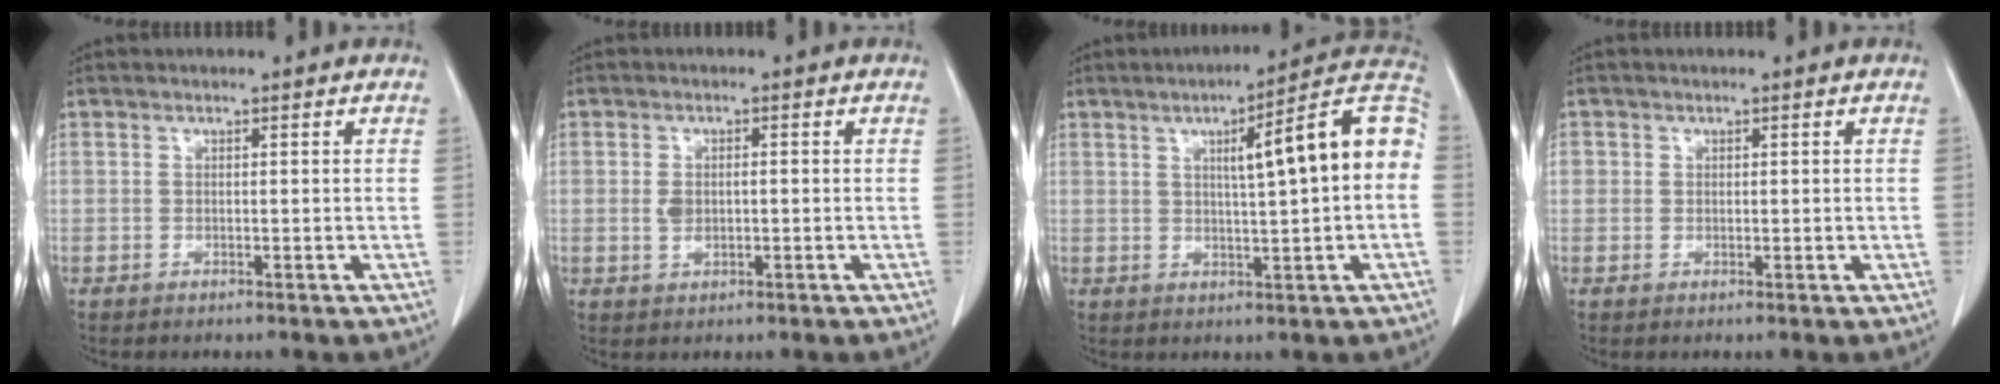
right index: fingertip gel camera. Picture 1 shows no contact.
{"total": 2.5, "force": [-0.2, 1.4, 2.0], "torque": [-0.041, 0.004, 0.001]}
{"total": 13.6, "force": [2.0, 0.7, 13.4], "torque": [-0.181, 0.031, 0.022]}
{"total": 1.6, "force": [0.3, 1.5, 0.5], "torque": [0.001, -0.001, 0.003]}